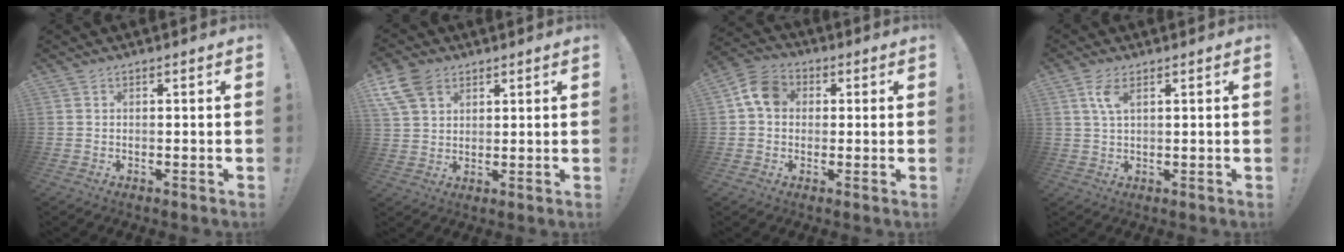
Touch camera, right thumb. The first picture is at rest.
{"total": 9.7, "force": [5.4, 6.4, 4.9], "torque": [-0.098, -0.016, 0.109]}
{"total": 9.5, "force": [2.1, 7.4, 5.5], "torque": [-0.084, 0.015, 0.046]}
{"total": 4.8, "force": [1.9, 2.0, 3.9], "torque": [-0.073, 0.001, 0.033]}